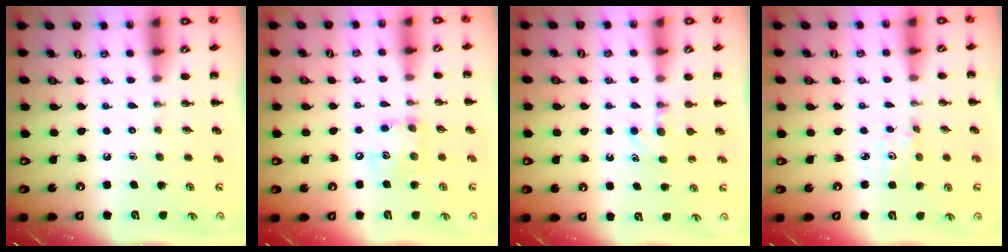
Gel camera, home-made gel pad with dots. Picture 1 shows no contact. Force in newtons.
{"total": 8.6, "press": 8.5, "slide": 1.1}
{"total": 4.7, "press": 4.5, "slide": 1.4}
{"total": 2.7, "press": 2.6, "slide": 0.8}